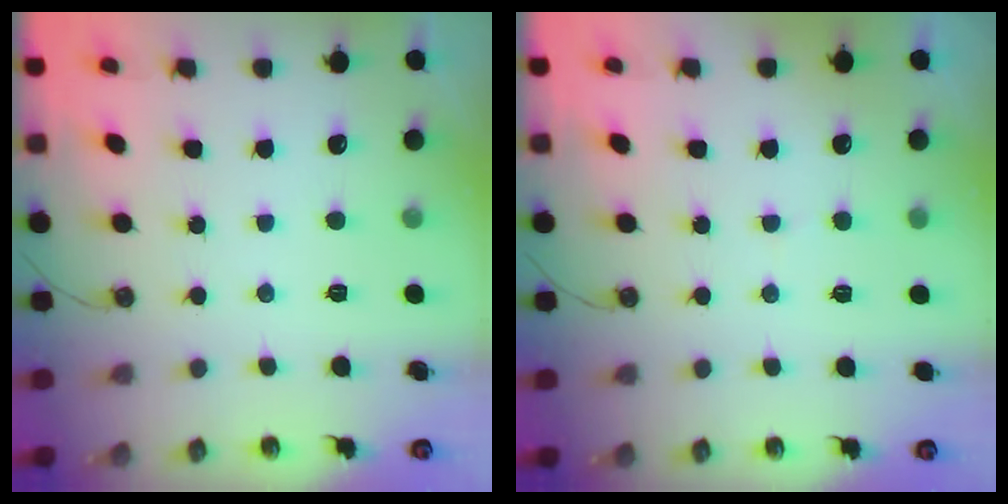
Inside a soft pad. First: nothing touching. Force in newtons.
{"total": 2.8, "press": 2.6, "slide": 1.1}